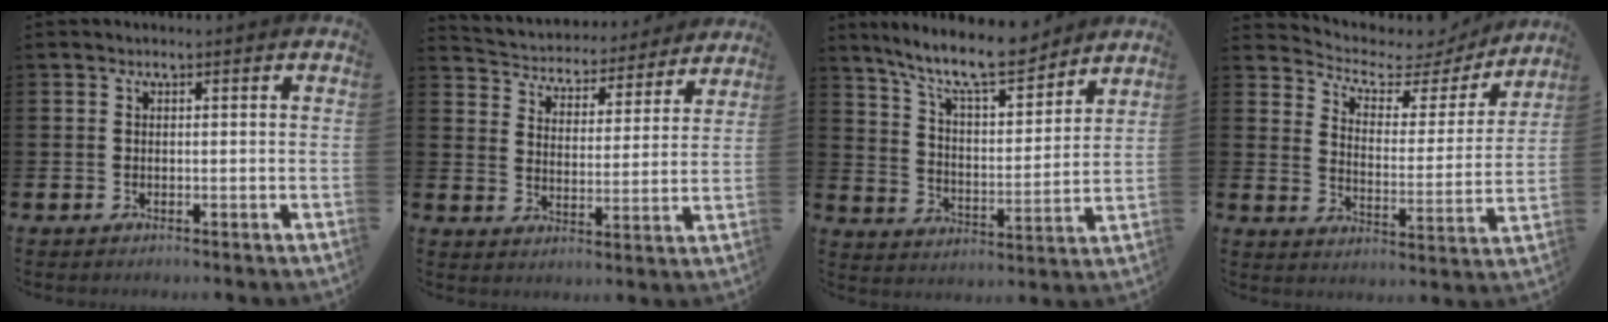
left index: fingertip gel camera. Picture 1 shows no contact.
{"total": 4.5, "force": [4.3, 1.5, 0.0], "torque": [-0.024, -0.044, 0.066]}
{"total": 11.2, "force": [9.8, 2.2, 5.0], "torque": [-0.119, -0.053, 0.174]}
{"total": 5.3, "force": [4.7, 2.2, 1.1], "torque": [-0.049, -0.041, 0.072]}